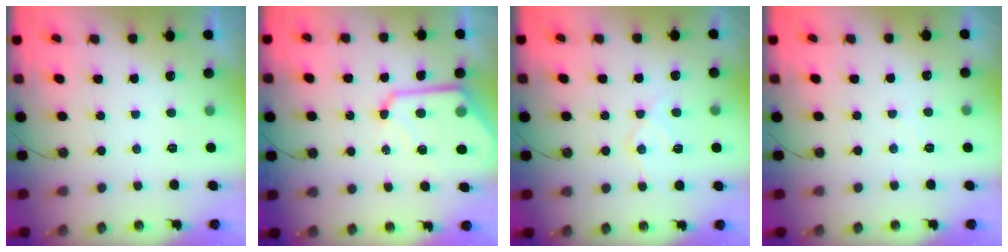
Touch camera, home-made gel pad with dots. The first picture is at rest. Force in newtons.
{"total": 12.0, "press": 11.9, "slide": 1.1}
{"total": 10.7, "press": 10.7, "slide": 1.1}
{"total": 3.3, "press": 3.3, "slide": 0.6}